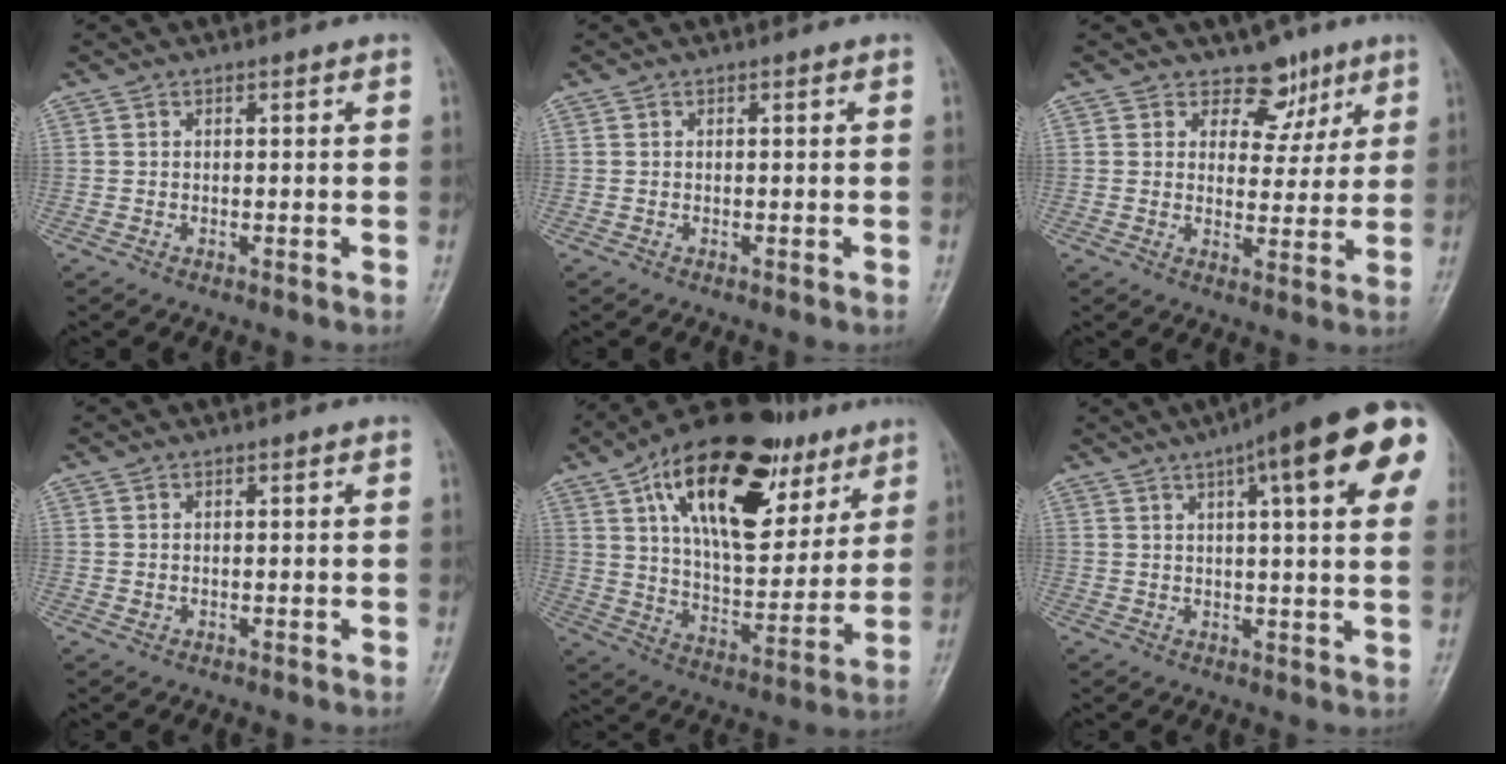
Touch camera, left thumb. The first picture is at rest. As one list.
[{"total": 0.0}, {"total": 6.3, "force": [4.1, 4.4, 1.5], "torque": [0.018, -0.020, 0.060]}, {"total": 0.9, "force": [0.2, 0.6, 0.6], "torque": [-0.009, 0.003, 0.007]}, {"total": 27.8, "force": [13.3, 13.8, 20.1], "torque": [-0.283, -0.018, 0.215]}, {"total": 20.4, "force": [9.0, 4.3, 17.7], "torque": [-0.234, 0.006, 0.110]}]